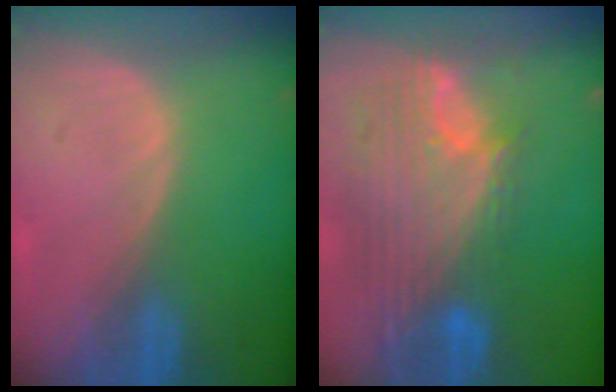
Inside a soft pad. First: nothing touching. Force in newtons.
{"total": 12.0, "press": 10.1, "slide": 6.4}